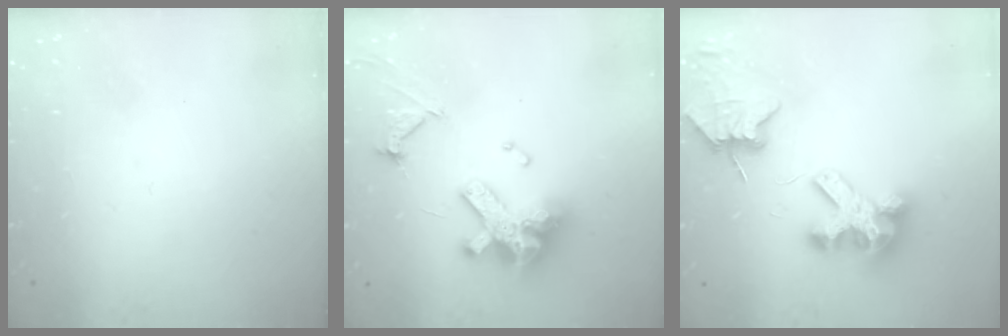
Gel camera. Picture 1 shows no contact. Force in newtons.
{"total": 15.7, "press": 15.6, "slide": 1.9}
{"total": 8.8, "press": 8.7, "slide": 0.9}